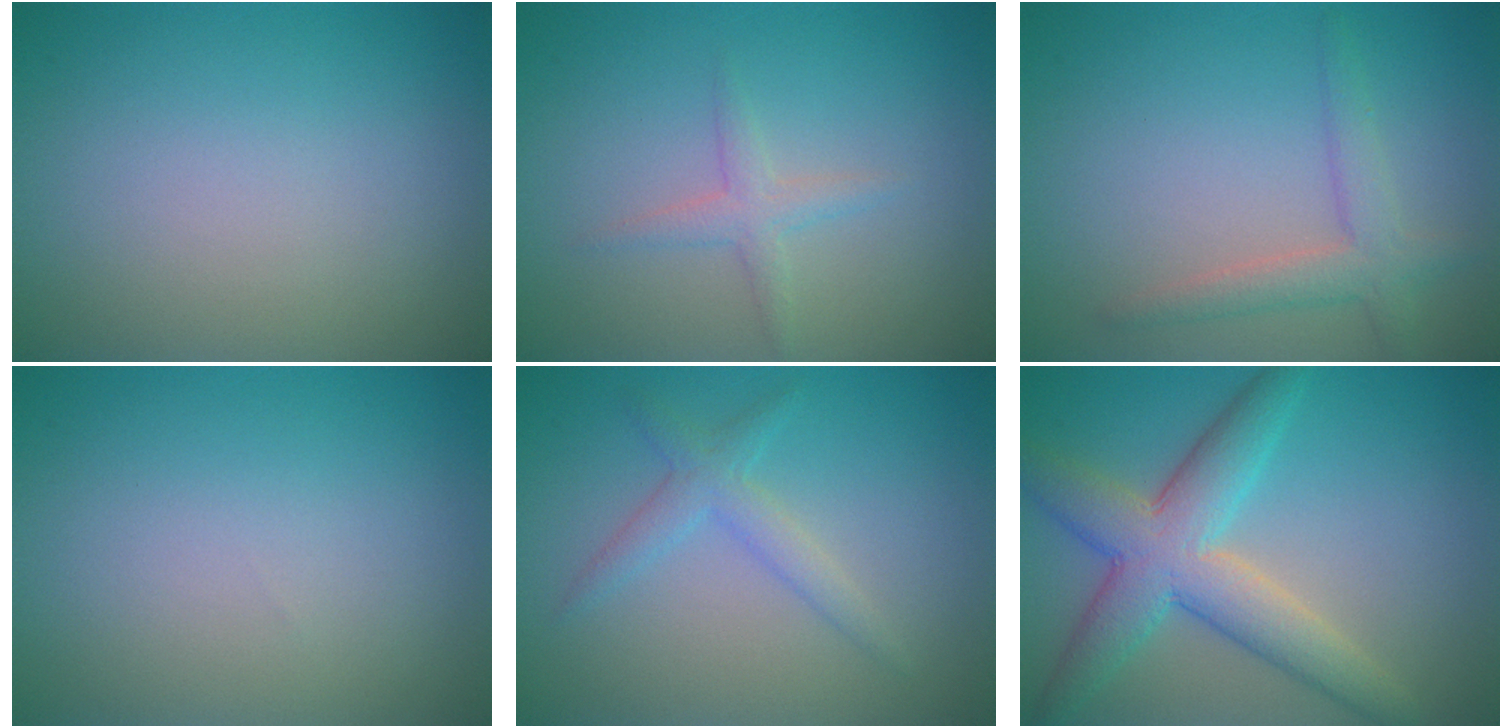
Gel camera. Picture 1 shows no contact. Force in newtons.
{"total": 1.6, "press": 1.6, "slide": 0.1}
{"total": 2.8, "press": 2.8, "slide": 0.1}
{"total": 0.0}
{"total": 2.2, "press": 2.2, "slide": 0.2}
{"total": 6.8, "press": 6.8, "slide": 0.3}